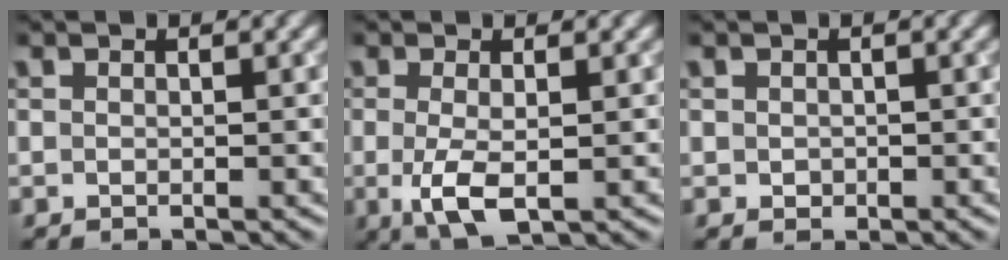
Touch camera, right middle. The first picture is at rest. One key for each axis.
{"total": 3.5, "fx": -0.5, "fy": 1.2, "fz": 3.3, "tx": -0.072, "ty": -0.011, "tz": -0.009}
{"total": 0.7, "fx": 0.0, "fy": 0.6, "fz": 0.2, "tx": -0.002, "ty": -0.003, "tz": -0.001}